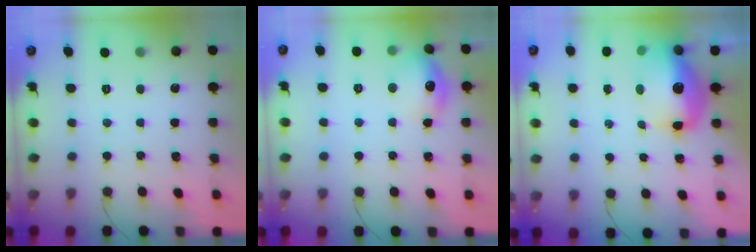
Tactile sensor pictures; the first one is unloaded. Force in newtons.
{"total": 11.7, "press": 11.6, "slide": 0.7}
{"total": 13.5, "press": 13.2, "slide": 3.1}